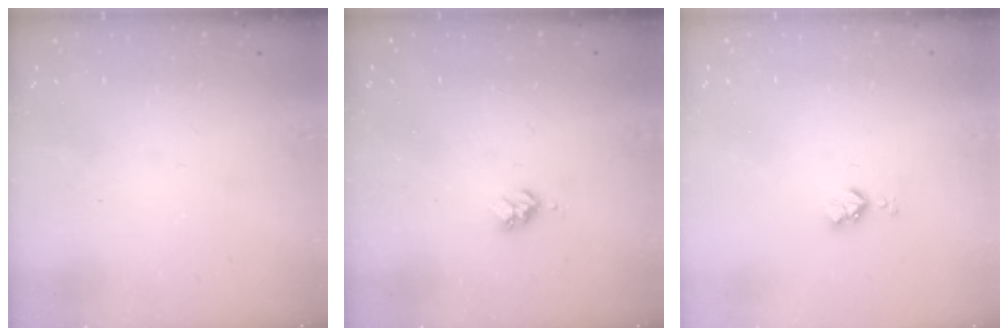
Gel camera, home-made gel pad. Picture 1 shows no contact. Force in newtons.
{"total": 3.6, "press": 3.5, "slide": 0.4}
{"total": 4.3, "press": 4.3, "slide": 0.6}